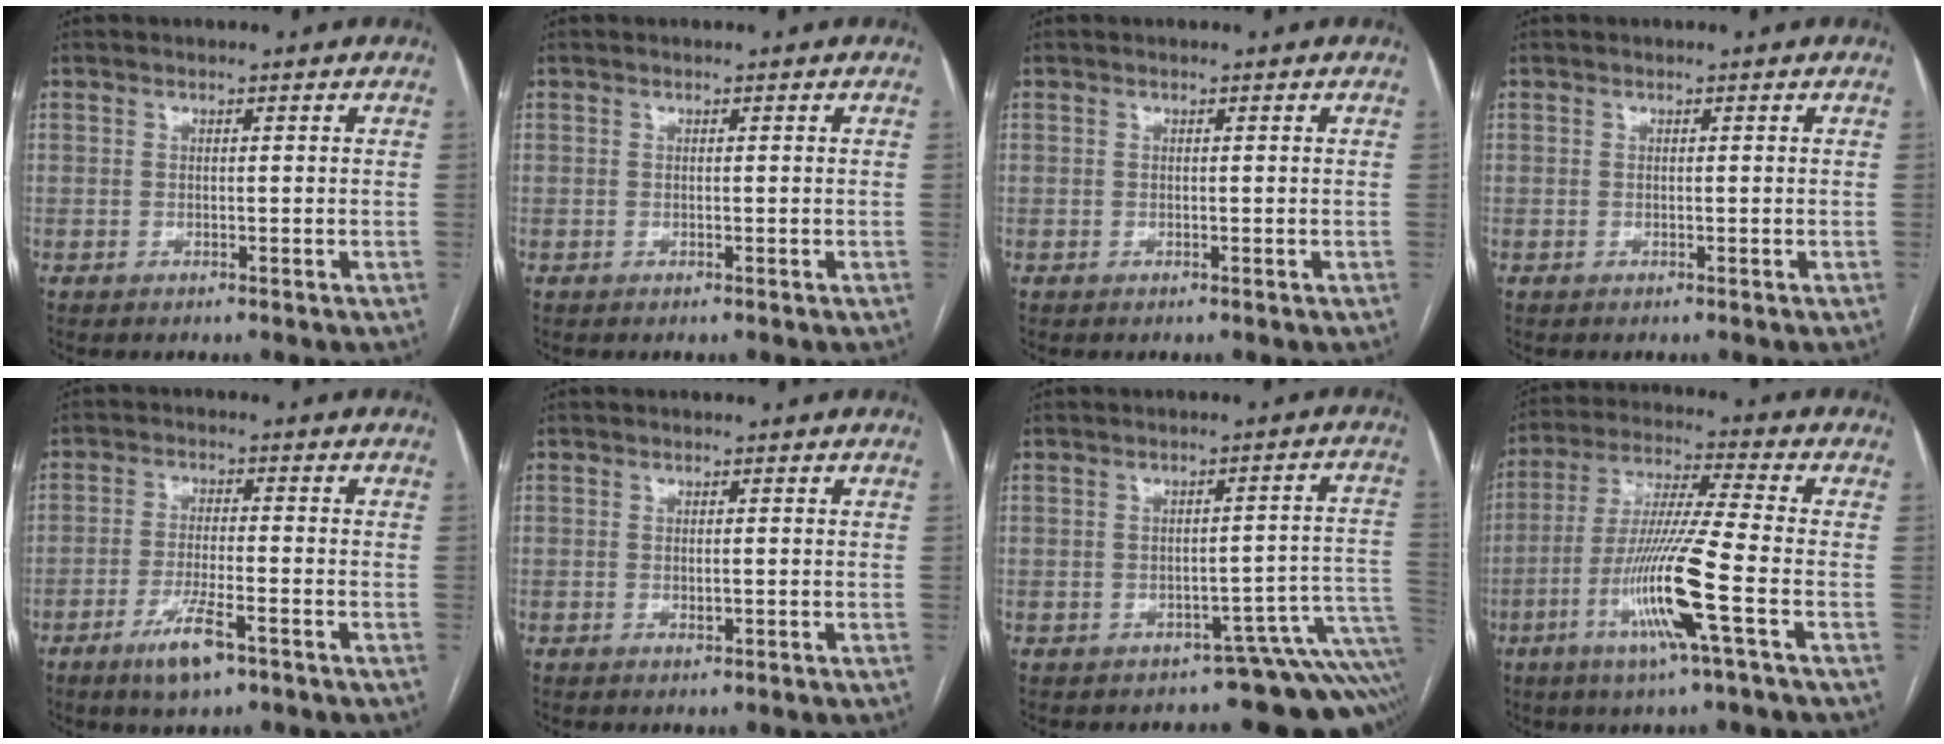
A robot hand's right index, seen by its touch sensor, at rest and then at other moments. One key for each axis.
{"total": 0.0}
{"total": 0.0}
{"total": 0.0}
{"total": 6.5, "fx": -3.9, "fy": 1.1, "fz": 5.1, "tx": -0.101, "ty": -0.009, "tz": -0.065}
{"total": 0.8, "fx": -0.2, "fy": 0.2, "fz": 0.7, "tx": -0.013, "ty": -0.002, "tz": -0.002}
{"total": 9.6, "fx": -8.2, "fy": 3.1, "fz": 3.8, "tx": 0.000, "ty": 0.056, "tz": -0.088}
{"total": 13.6, "fx": -5.0, "fy": -1.2, "fz": 12.6, "tx": -0.252, "ty": -0.017, "tz": -0.100}